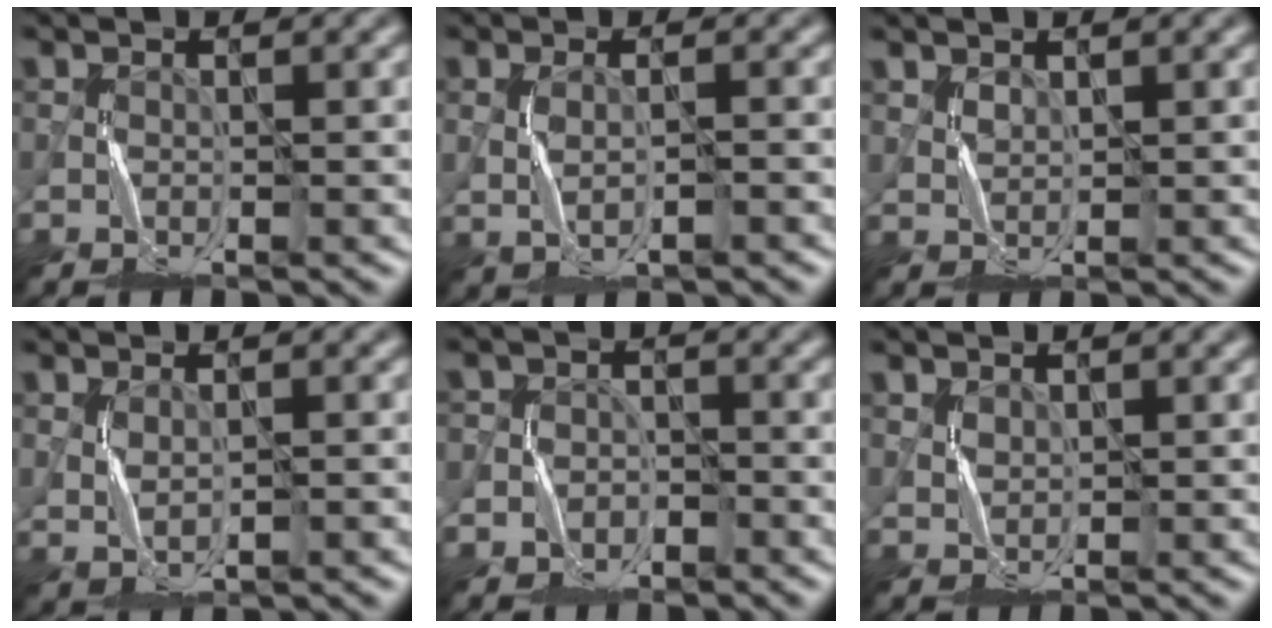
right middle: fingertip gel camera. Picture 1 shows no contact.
{"total": 1.7, "force": [-0.4, 0.8, 1.4], "torque": [-0.038, 0.000, -0.002]}
{"total": 1.3, "force": [1.1, 0.7, 0.3], "torque": [-0.012, 0.002, 0.029]}
{"total": 1.7, "force": [0.2, 1.1, 1.3], "torque": [-0.034, -0.003, 0.011]}
{"total": 3.2, "force": [-1.7, 2.7, -0.1], "torque": [0.026, 0.016, -0.048]}
{"total": 1.0, "force": [0.7, 0.7, 0.1], "torque": [-0.007, -0.001, 0.019]}